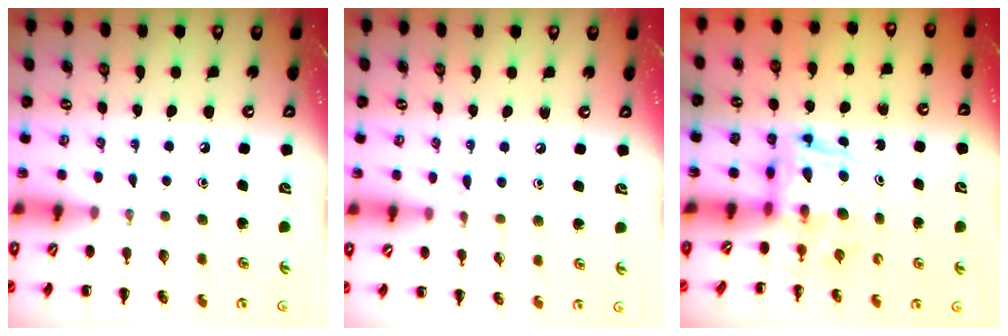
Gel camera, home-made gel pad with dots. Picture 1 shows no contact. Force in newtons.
{"total": 6.5, "press": 6.1, "slide": 2.4}
{"total": 2.7, "press": 2.7, "slide": 0.2}